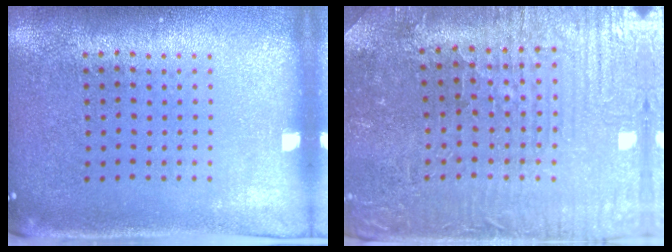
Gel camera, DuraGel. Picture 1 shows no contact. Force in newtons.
{"total": 3.7, "press": 3.7, "slide": 0.4}